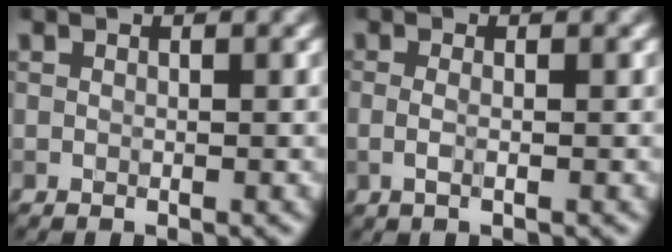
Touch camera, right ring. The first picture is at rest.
{"total": 1.3, "force": [-0.2, 0.4, 1.2], "torque": [-0.025, -0.005, -0.006]}